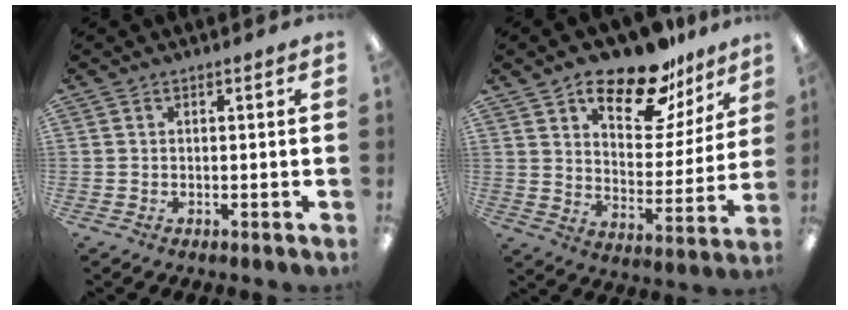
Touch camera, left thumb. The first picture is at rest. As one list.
[{"total": 18.6, "force": [14.0, 7.8, 9.4], "torque": [-0.144, -0.090, 0.237]}]